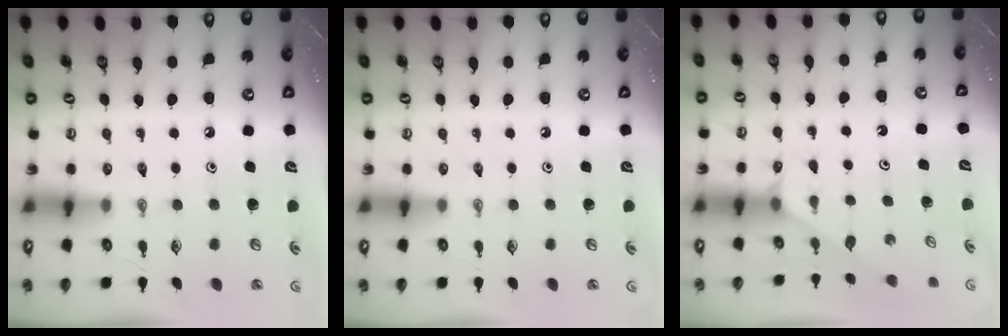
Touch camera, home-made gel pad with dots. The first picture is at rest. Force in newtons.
{"total": 0.0}
{"total": 2.6, "press": 2.6, "slide": 0.3}